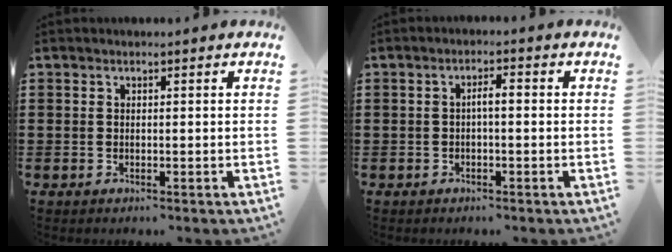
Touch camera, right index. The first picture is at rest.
{"total": 1.9, "force": [-0.3, 0.4, 1.8], "torque": [-0.034, 0.003, -0.007]}